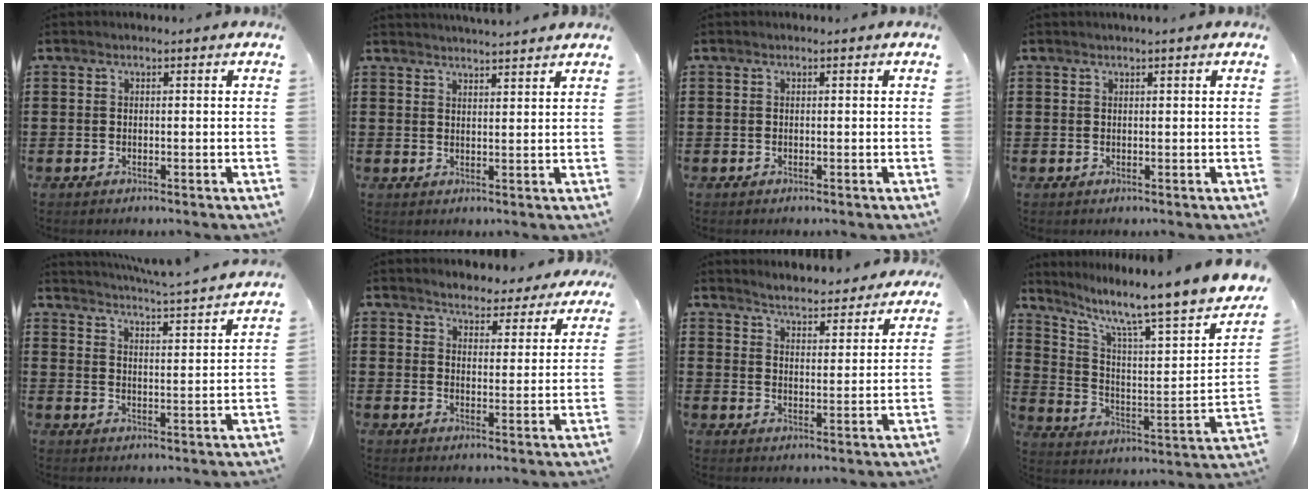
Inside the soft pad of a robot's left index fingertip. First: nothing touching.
{"total": 2.5, "force": [2.5, -0.3, -0.1], "torque": [-0.006, -0.009, 0.048]}
{"total": 0.0}
{"total": 0.5, "force": [0.5, 0.0, 0.2], "torque": [-0.005, -0.001, 0.010]}
{"total": 4.0, "force": [3.8, -0.9, 0.8], "torque": [-0.036, -0.036, 0.059]}
{"total": 3.7, "force": [3.7, 0.8, 0.0], "torque": [-0.019, -0.012, 0.065]}
{"total": 4.2, "force": [4.2, 0.0, 0.3], "torque": [-0.026, -0.028, 0.072]}
{"total": 9.3, "force": [7.6, 0.4, 5.4], "torque": [-0.113, -0.076, 0.111]}